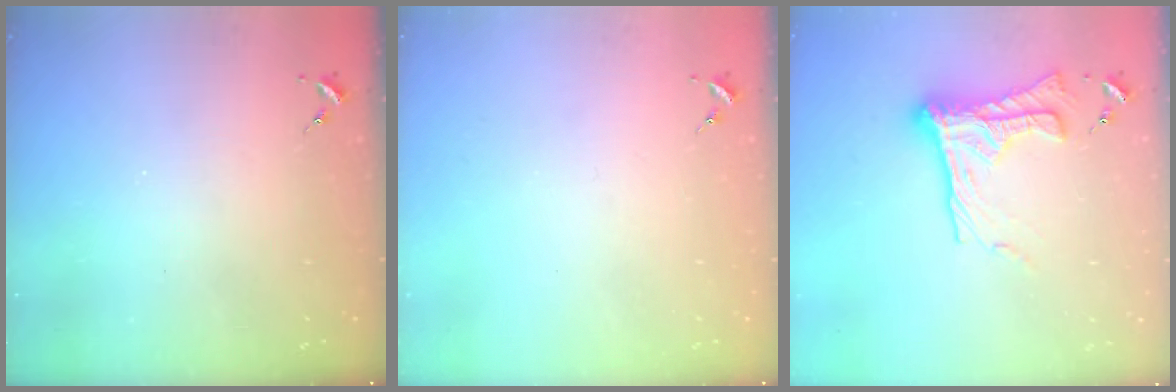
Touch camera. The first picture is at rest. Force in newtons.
{"total": 0.0}
{"total": 16.4, "press": 16.3, "slide": 1.4}